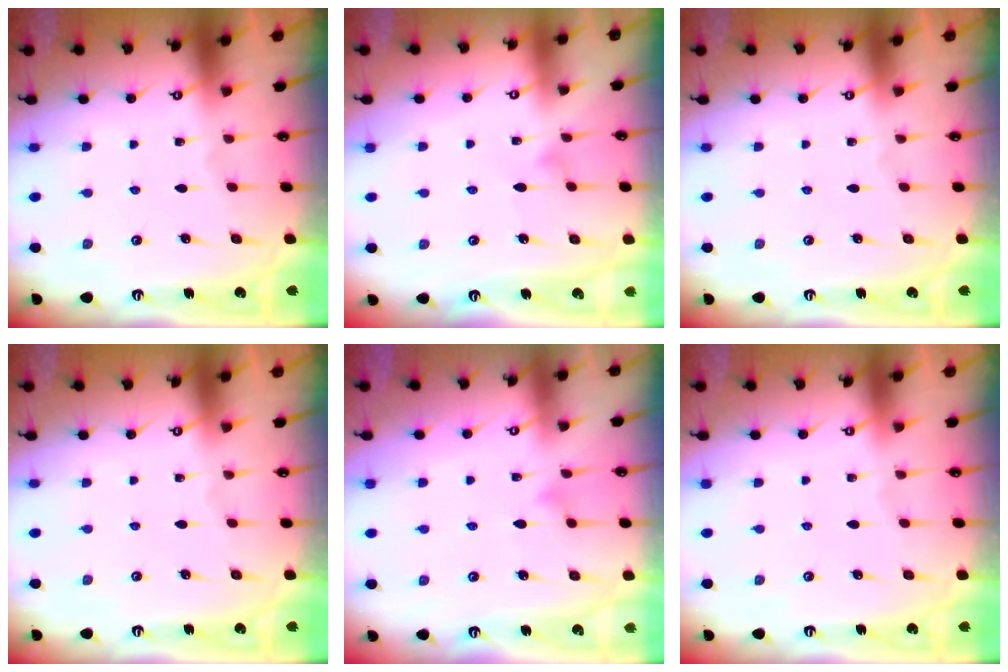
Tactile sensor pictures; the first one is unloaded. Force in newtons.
{"total": 3.5, "press": 3.5, "slide": 0.2}
{"total": 0.0}
{"total": 0.0}
{"total": 7.0, "press": 7.0, "slide": 0.4}
{"total": 3.8, "press": 3.8, "slide": 0.1}